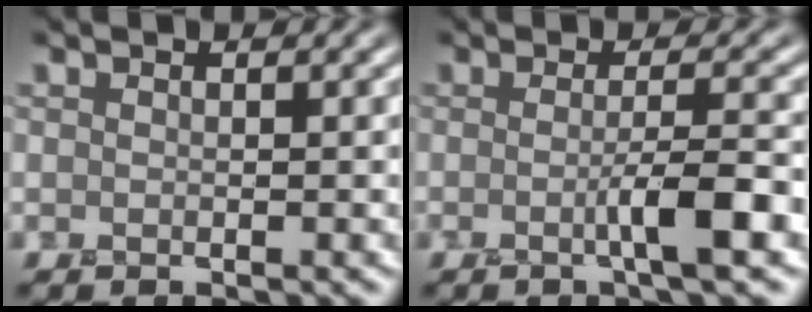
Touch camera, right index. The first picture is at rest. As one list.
[{"total": 3.1, "force": [-0.8, 0.1, 3.0], "torque": [-0.051, 0.008, -0.018]}]